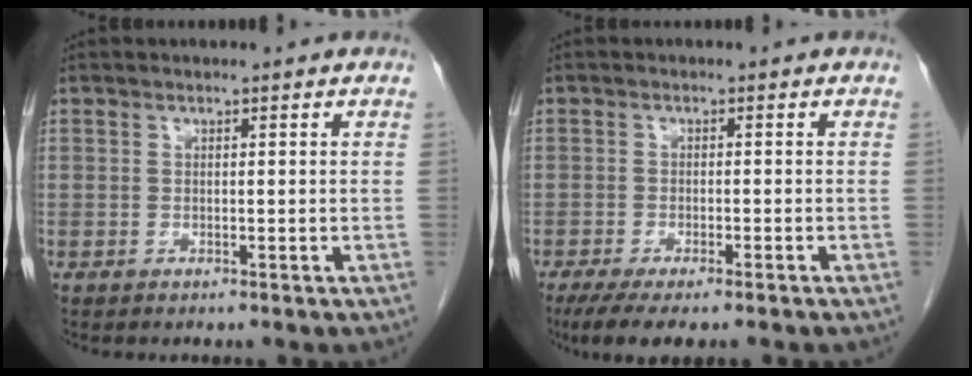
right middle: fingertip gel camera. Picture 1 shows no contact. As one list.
[{"total": 6.7, "force": [-5.0, 1.0, 4.3], "torque": [-0.061, -0.014, -0.078]}]